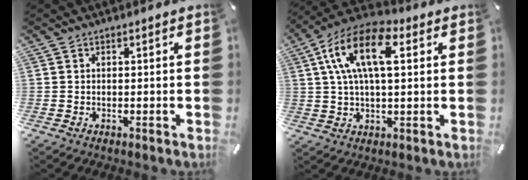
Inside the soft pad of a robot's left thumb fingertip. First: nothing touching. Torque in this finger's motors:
{"motor_torque": [0.46, 0.67, 1.82, -0.95, 0.55]}